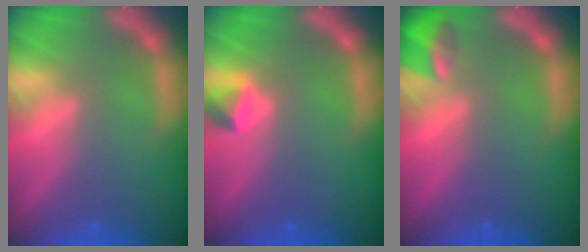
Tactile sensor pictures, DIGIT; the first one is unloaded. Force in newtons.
{"total": 1.4}
{"total": 2.9}